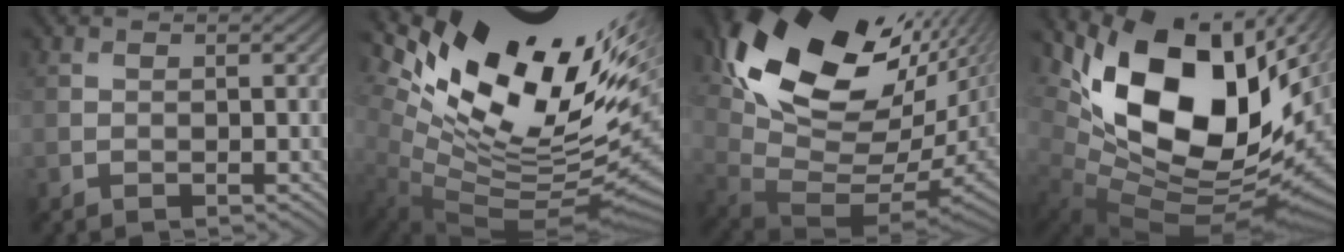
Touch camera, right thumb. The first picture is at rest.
{"total": 17.2, "force": [5.4, 7.8, 14.3], "torque": [-0.234, -0.022, 0.125]}
{"total": 18.9, "force": [7.4, 10.6, 13.8], "torque": [-0.242, -0.018, 0.174]}
{"total": 18.2, "force": [4.6, 10.1, 14.4], "torque": [-0.267, -0.016, 0.092]}